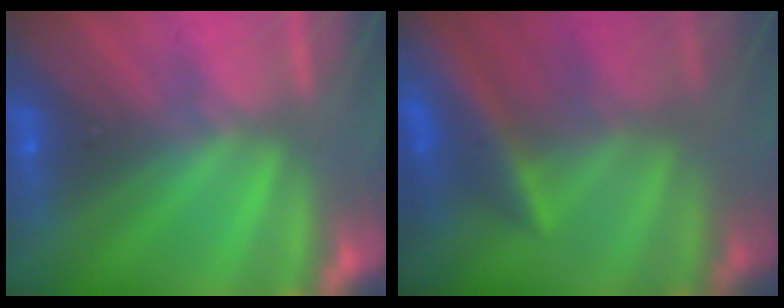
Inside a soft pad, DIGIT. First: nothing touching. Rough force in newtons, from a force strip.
{"total": 7.4}